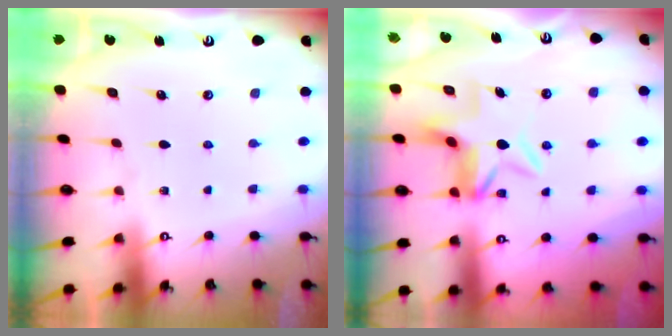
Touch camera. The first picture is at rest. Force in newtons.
{"total": 6.0, "press": 5.8, "slide": 1.7}